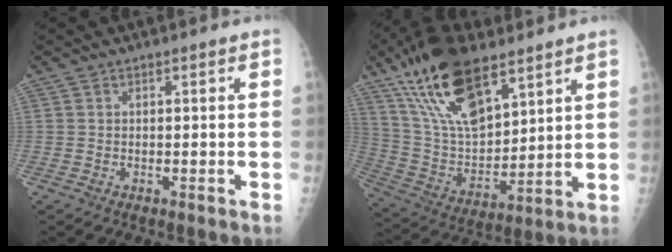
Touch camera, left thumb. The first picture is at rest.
{"total": 20.8, "force": [12.7, 9.2, 13.7], "torque": [-0.232, -0.047, 0.245]}